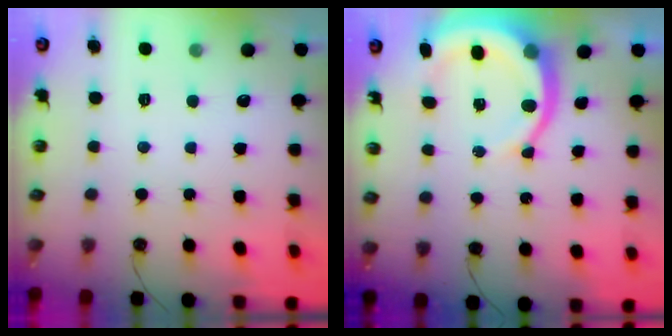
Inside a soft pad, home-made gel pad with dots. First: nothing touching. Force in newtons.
{"total": 11.0, "press": 10.9, "slide": 2.0}